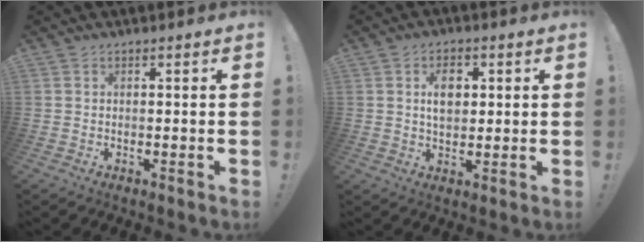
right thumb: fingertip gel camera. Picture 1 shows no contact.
{"total": 6.9, "force": [1.6, 4.8, 4.7], "torque": [-0.071, 0.004, 0.026]}